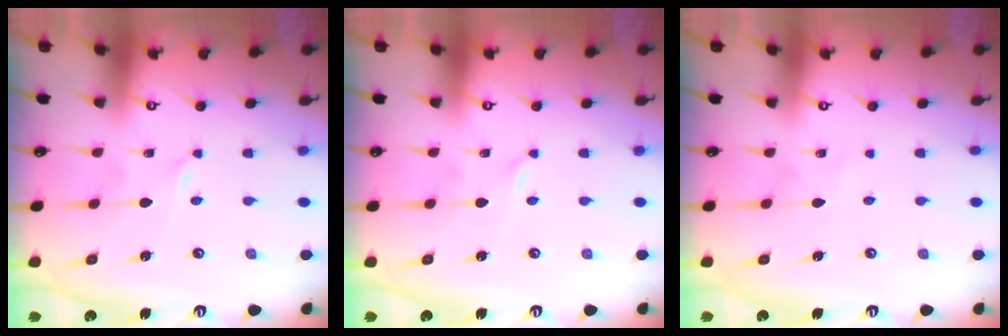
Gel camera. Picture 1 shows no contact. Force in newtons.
{"total": 0.0}
{"total": 2.7, "press": 2.7, "slide": 0.3}